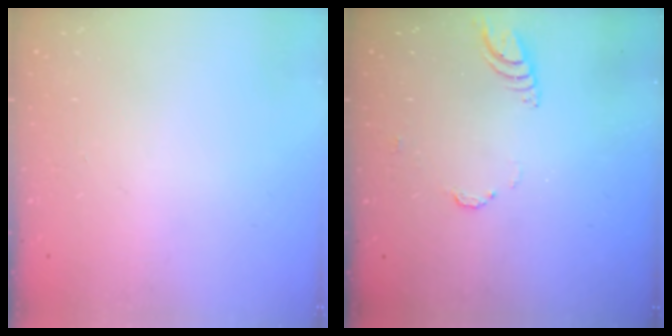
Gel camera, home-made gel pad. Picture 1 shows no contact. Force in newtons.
{"total": 4.8, "press": 4.8, "slide": 0.6}